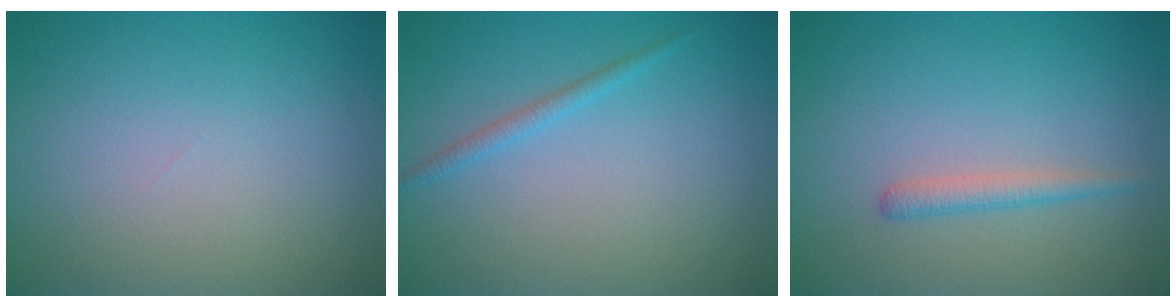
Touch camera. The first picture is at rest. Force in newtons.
{"total": 1.1, "press": 1.1, "slide": 0.1}
{"total": 1.5, "press": 1.5, "slide": 0.1}